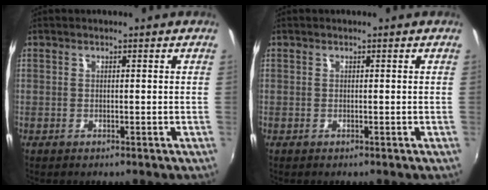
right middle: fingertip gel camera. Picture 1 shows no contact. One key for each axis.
{"total": 0.0}